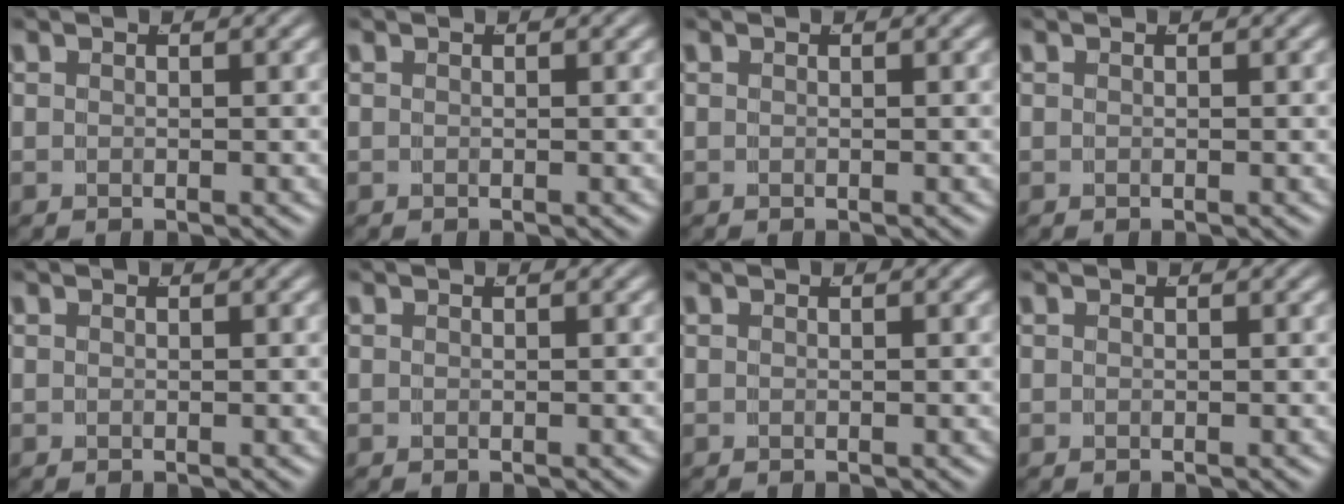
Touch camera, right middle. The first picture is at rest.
{"total": 0.0}
{"total": 0.0}
{"total": 0.0}
{"total": 0.0}
{"total": 0.0}
{"total": 0.0}
{"total": 0.0}